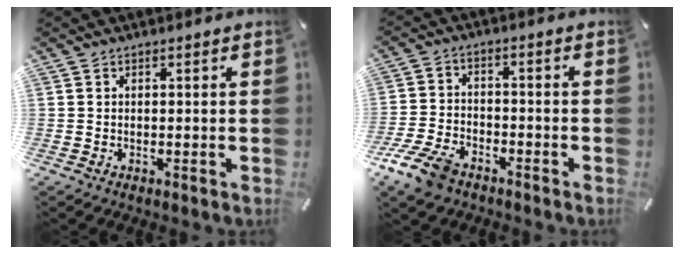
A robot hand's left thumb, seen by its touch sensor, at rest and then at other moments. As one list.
[{"total": 8.9, "force": [-6.1, 4.8, 4.4], "torque": [-0.101, 0.024, -0.117]}]